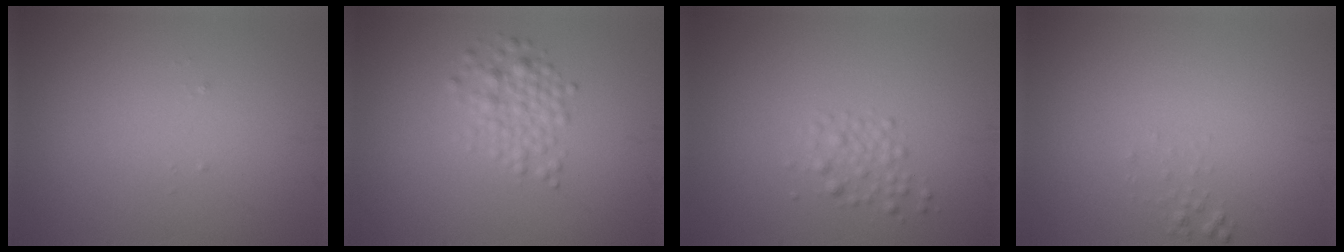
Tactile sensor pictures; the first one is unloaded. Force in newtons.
{"total": 2.5, "press": 2.5, "slide": 0.1}
{"total": 1.6, "press": 1.6, "slide": 0.0}
{"total": 0.5, "press": 0.5, "slide": 0.0}